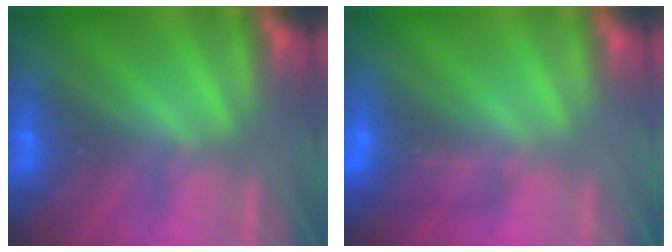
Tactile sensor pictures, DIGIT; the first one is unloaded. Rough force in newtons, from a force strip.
{"total": 1.3}